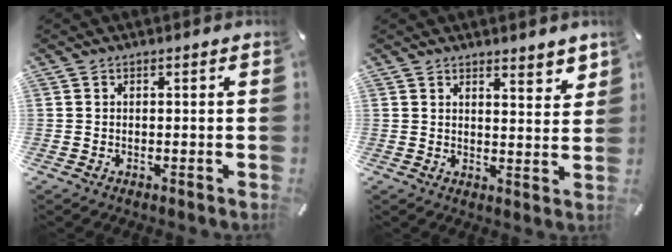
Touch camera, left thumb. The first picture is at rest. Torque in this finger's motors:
{"motor_torque": [0.29, -0.48, 0.05, 0.01, -0.02]}